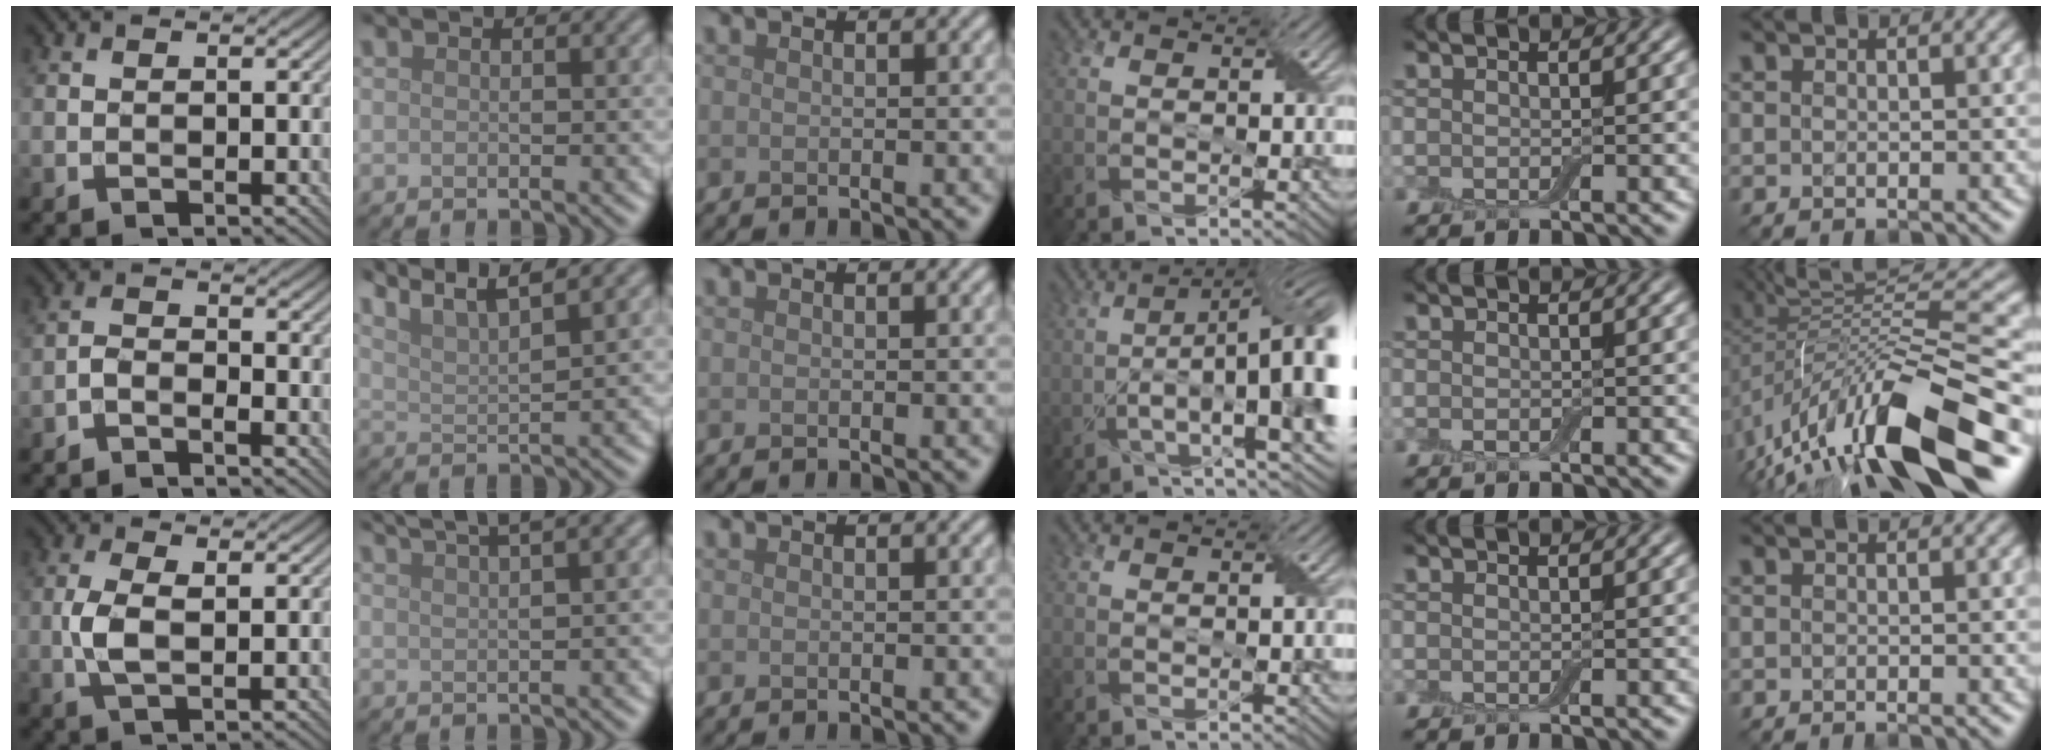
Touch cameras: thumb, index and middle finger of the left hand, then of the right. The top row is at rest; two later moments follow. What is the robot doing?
{"motion": "peel", "object": "aluminum foil"}